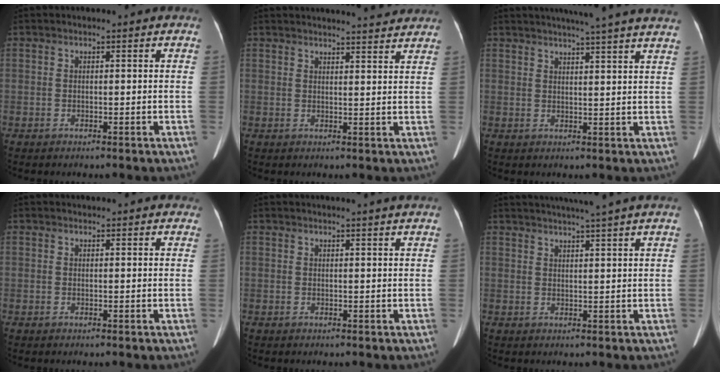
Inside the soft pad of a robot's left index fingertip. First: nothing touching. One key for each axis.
{"total": 10.0, "fx": 9.6, "fy": 0.4, "fz": 2.8, "tx": -0.035, "ty": 0.005, "tz": 0.105}
{"total": 17.5, "fx": 15.4, "fy": -0.3, "fz": 8.2, "tx": -0.124, "ty": -0.004, "tz": 0.182}
{"total": 4.8, "fx": 4.4, "fy": 1.6, "fz": 1.1, "tx": -0.007, "ty": 0.017, "tz": 0.037}
{"total": 3.9, "fx": 3.6, "fy": -0.8, "fz": 1.5, "tx": -0.020, "ty": 0.007, "tz": 0.034}
{"total": 9.2, "fx": 7.8, "fy": -1.5, "fz": 4.6, "tx": -0.067, "ty": 0.012, "tz": 0.093}